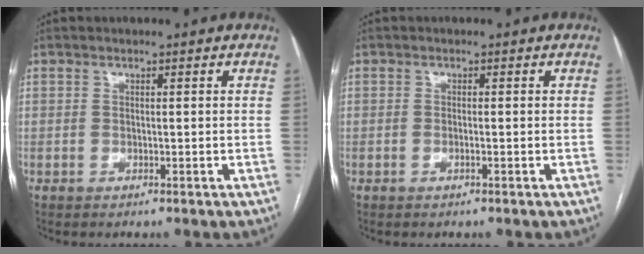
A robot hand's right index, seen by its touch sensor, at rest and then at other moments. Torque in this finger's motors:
{"motor_torque": [-0.29, -0.13, -0.04, 0.00]}